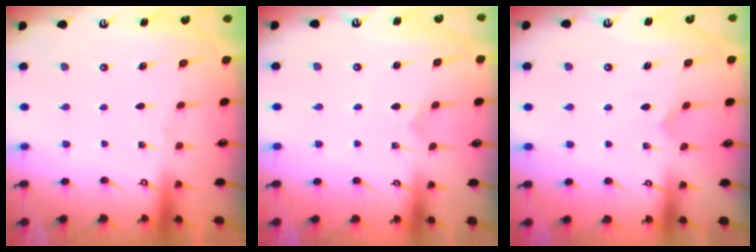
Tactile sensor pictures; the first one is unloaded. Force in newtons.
{"total": 0.0}
{"total": 4.8, "press": 4.8, "slide": 0.4}